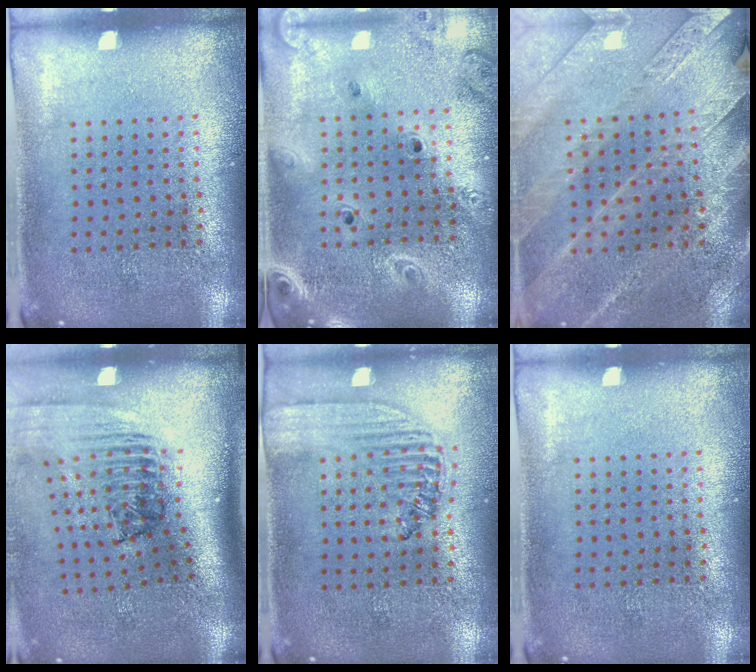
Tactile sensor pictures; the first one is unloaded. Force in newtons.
{"total": 2.4, "press": 2.1, "slide": 1.2}
{"total": 2.8, "press": 2.7, "slide": 0.6}
{"total": 2.5, "press": 1.7, "slide": 1.8}
{"total": 1.5, "press": 1.4, "slide": 0.6}
{"total": 0.0}